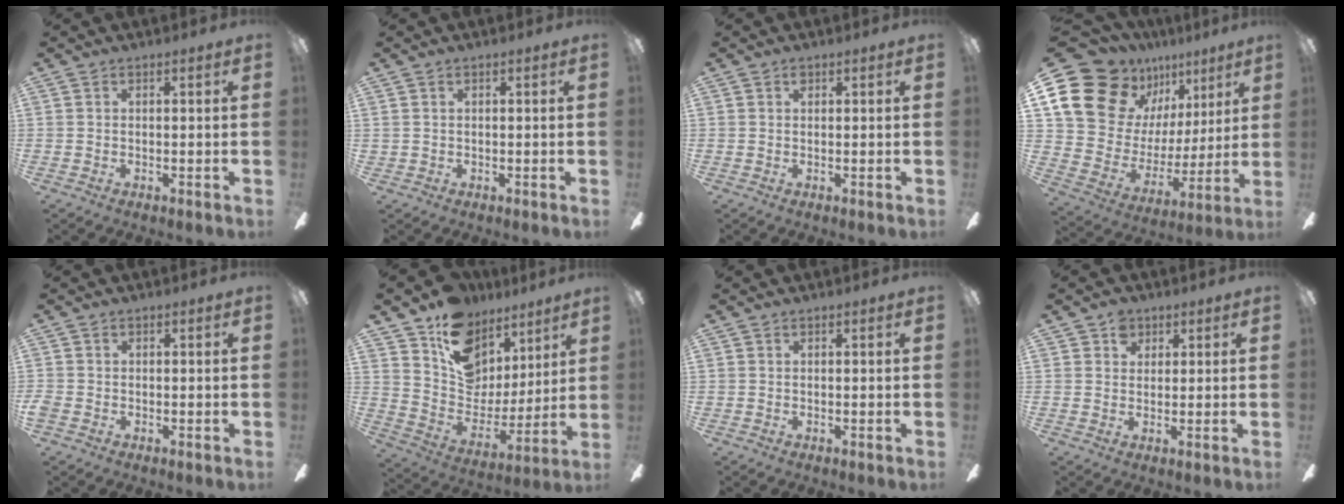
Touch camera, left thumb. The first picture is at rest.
{"total": 0.6, "force": [0.3, 0.5, 0.0], "torque": [-0.001, 0.004, 0.004]}
{"total": 0.8, "force": [0.6, 0.5, 0.4], "torque": [-0.009, 0.002, 0.010]}
{"total": 18.7, "force": [11.9, 12.2, 7.8], "torque": [-0.156, -0.076, 0.233]}
{"total": 1.3, "force": [-0.6, 1.1, 0.6], "torque": [-0.008, 0.005, -0.011]}
{"total": 15.8, "force": [9.7, 10.9, 6.0], "torque": [-0.105, -0.057, 0.183]}
{"total": 0.0}
{"total": 4.2, "force": [2.4, 3.3, 1.2], "torque": [-0.009, 0.001, 0.042]}